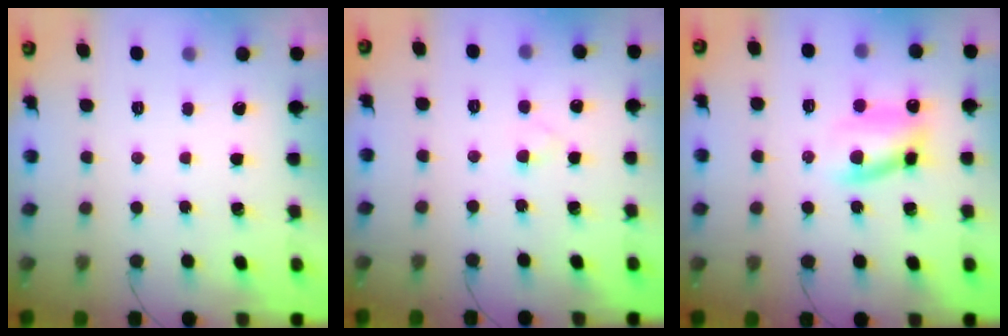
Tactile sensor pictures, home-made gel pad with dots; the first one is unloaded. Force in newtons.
{"total": 1.5, "press": 1.3, "slide": 0.8}
{"total": 10.0, "press": 9.9, "slide": 1.6}